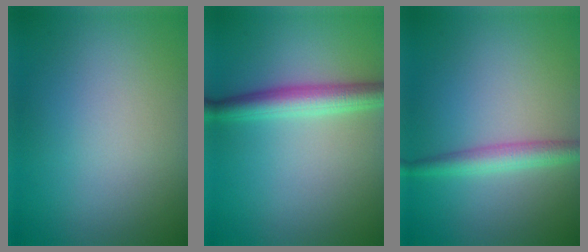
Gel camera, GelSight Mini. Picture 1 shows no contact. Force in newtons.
{"total": 3.7, "press": 3.7, "slide": 0.1}
{"total": 2.7, "press": 2.7, "slide": 0.1}